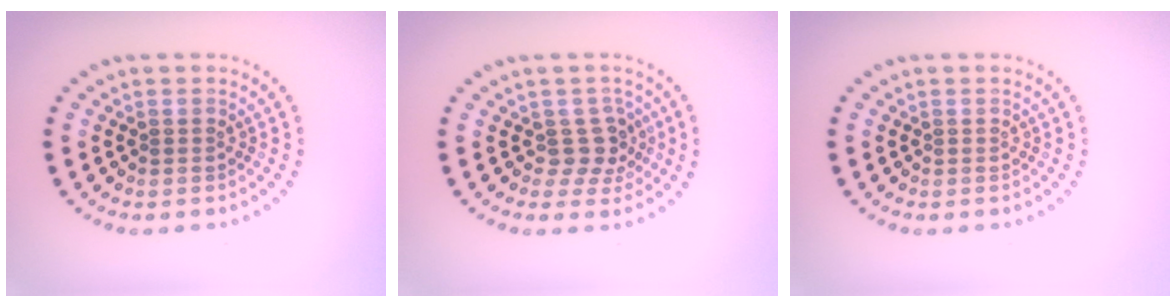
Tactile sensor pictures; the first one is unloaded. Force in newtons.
{"total": 2.6, "press": 2.1, "slide": 1.5}
{"total": 0.0}